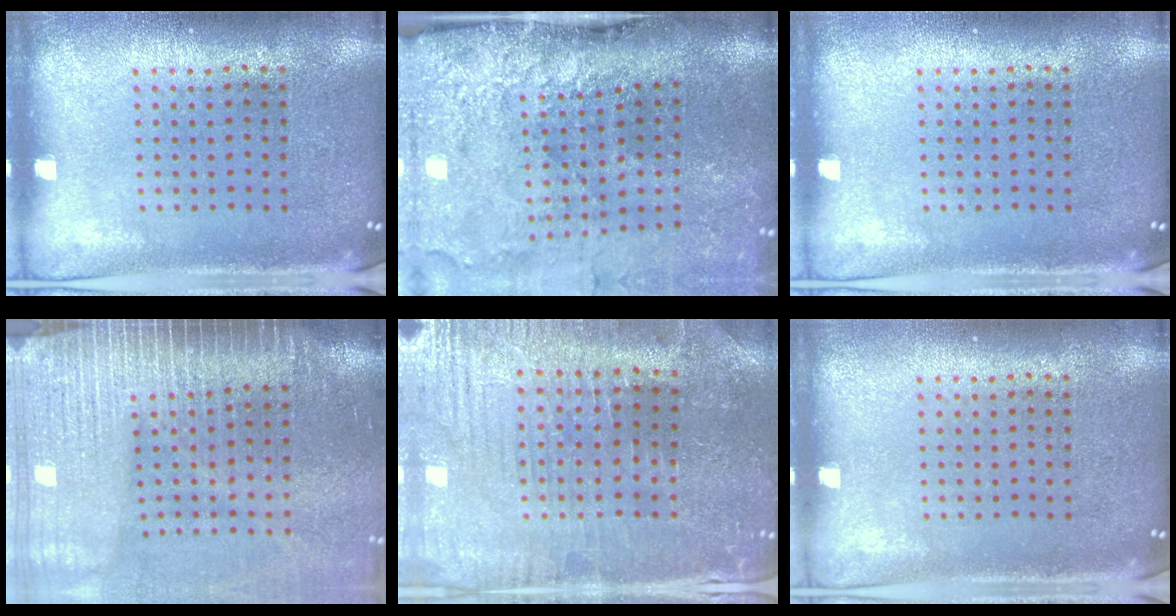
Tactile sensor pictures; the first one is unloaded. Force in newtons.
{"total": 4.9, "press": 3.8, "slide": 3.0}
{"total": 0.0}
{"total": 4.2, "press": 3.6, "slide": 2.2}
{"total": 1.6, "press": 1.6, "slide": 0.4}
{"total": 0.0}